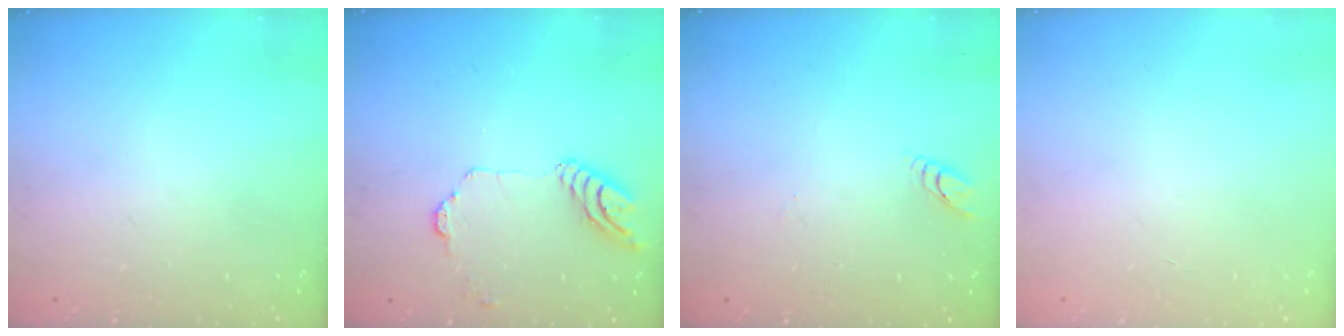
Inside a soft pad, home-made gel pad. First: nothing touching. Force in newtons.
{"total": 11.5, "press": 11.5, "slide": 1.1}
{"total": 2.7, "press": 2.7, "slide": 0.3}
{"total": 0.0}